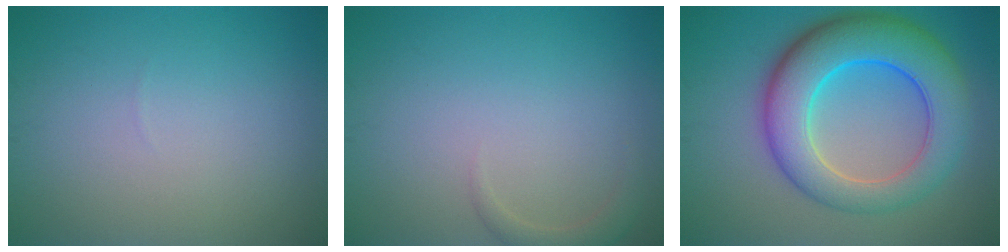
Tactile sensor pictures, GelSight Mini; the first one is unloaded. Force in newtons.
{"total": 1.5, "press": 1.5, "slide": 0.2}
{"total": 10.0, "press": 10.0, "slide": 0.2}